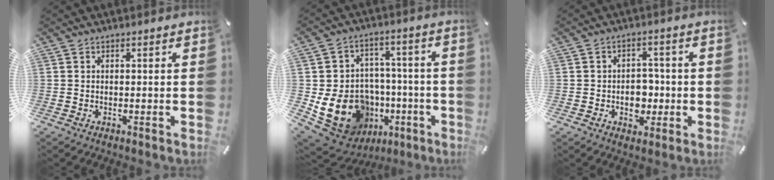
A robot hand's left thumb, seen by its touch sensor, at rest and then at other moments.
{"total": 18.4, "force": [-4.8, 15.1, 9.3], "torque": [-0.155, 0.017, -0.056]}
{"total": 6.3, "force": [-1.0, 5.2, 3.6], "torque": [-0.044, 0.003, -0.018]}